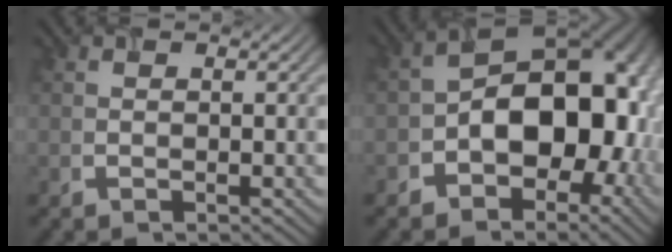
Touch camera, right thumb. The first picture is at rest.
{"total": 14.4, "force": [-3.1, 9.4, 10.5], "torque": [-0.126, -0.005, -0.054]}